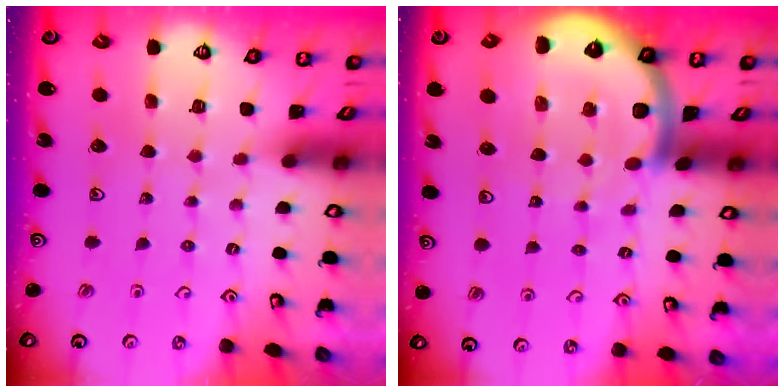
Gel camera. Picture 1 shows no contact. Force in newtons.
{"total": 8.1, "press": 8.0, "slide": 1.0}